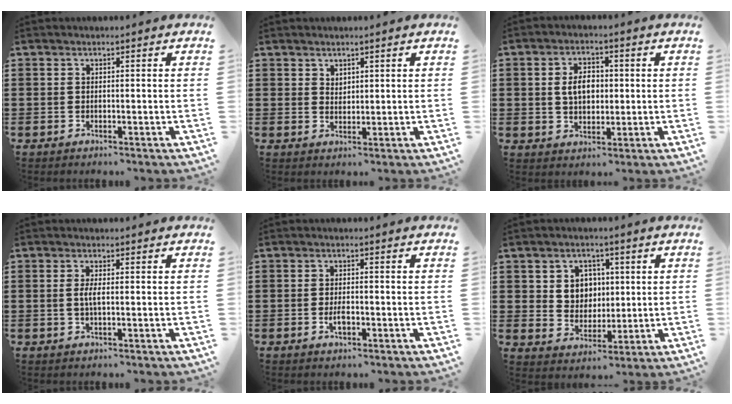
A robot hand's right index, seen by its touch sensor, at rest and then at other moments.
{"total": 1.6, "force": [1.4, 0.8, 0.0], "torque": [0.000, 0.002, 0.027]}
{"total": 4.6, "force": [0.3, 3.0, 3.5], "torque": [-0.059, 0.005, -0.001]}
{"total": 2.3, "force": [-0.1, 0.5, 2.2], "torque": [-0.049, -0.006, -0.006]}
{"total": 2.4, "force": [-0.8, 1.0, 2.1], "torque": [-0.038, 0.001, -0.013]}
{"total": 5.5, "force": [1.4, 5.0, 1.9], "torque": [-0.044, 0.010, 0.020]}